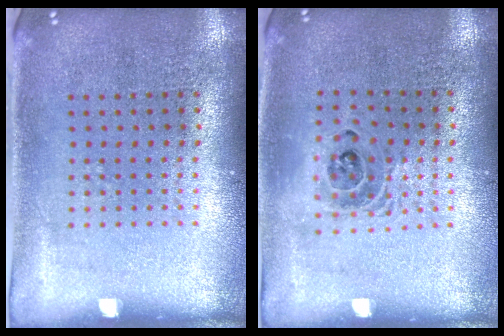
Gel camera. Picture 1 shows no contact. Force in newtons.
{"total": 1.4, "press": 1.2, "slide": 0.7}